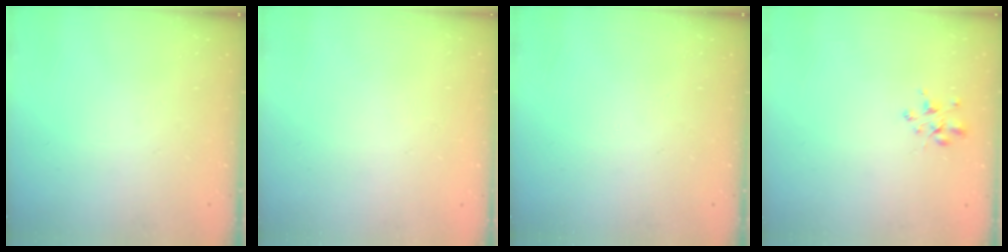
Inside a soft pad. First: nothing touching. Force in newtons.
{"total": 1.9, "press": 1.9, "slide": 0.2}
{"total": 0.0}
{"total": 2.5, "press": 2.5, "slide": 0.5}